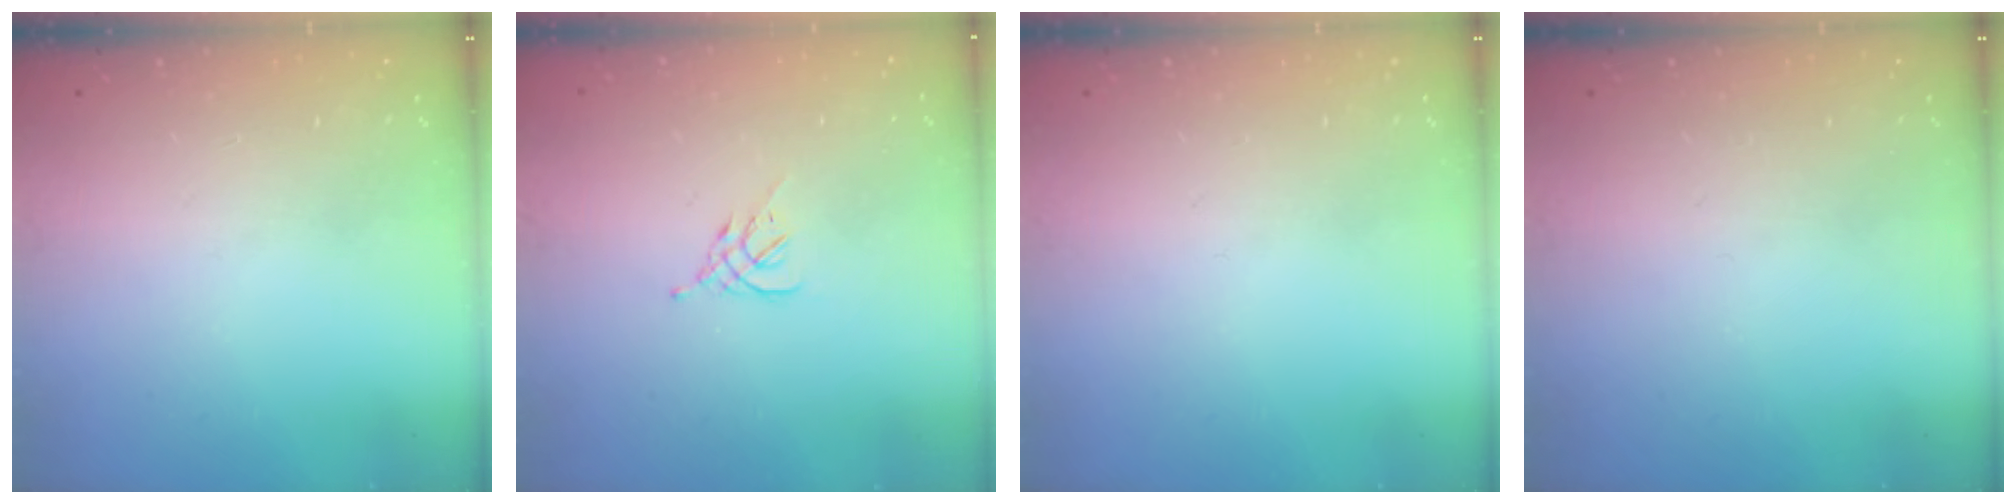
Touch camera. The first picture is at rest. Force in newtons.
{"total": 2.6, "press": 2.5, "slide": 0.7}
{"total": 0.0}
{"total": 0.0}